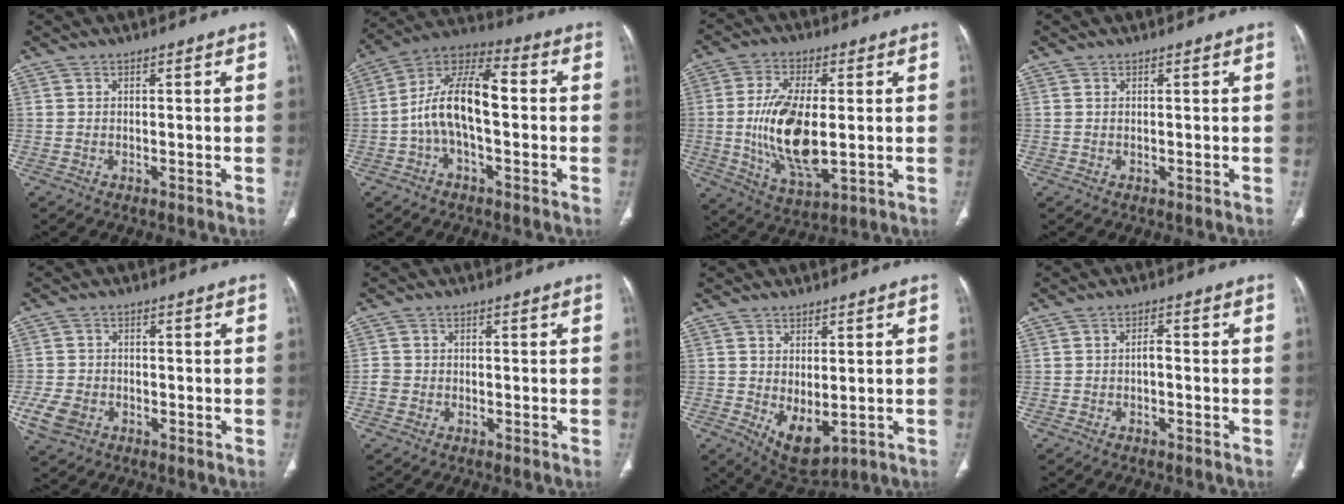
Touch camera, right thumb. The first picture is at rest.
{"total": 13.8, "force": [-1.0, 6.4, 12.2], "torque": [-0.221, 0.046, -0.029]}
{"total": 15.1, "force": [-0.8, 6.8, 13.5], "torque": [-0.257, -0.021, -0.007]}
{"total": 0.0}
{"total": 5.6, "force": [-2.2, 4.3, 3.0], "torque": [-0.066, 0.008, -0.035]}
{"total": 2.5, "force": [-0.7, 2.4, 0.6], "torque": [-0.001, 0.010, -0.018]}
{"total": 7.0, "force": [-0.9, 3.7, 5.9], "torque": [-0.085, -0.013, 0.007]}
{"total": 1.4, "force": [-0.4, 0.7, 1.2], "torque": [-0.017, 0.007, -0.010]}